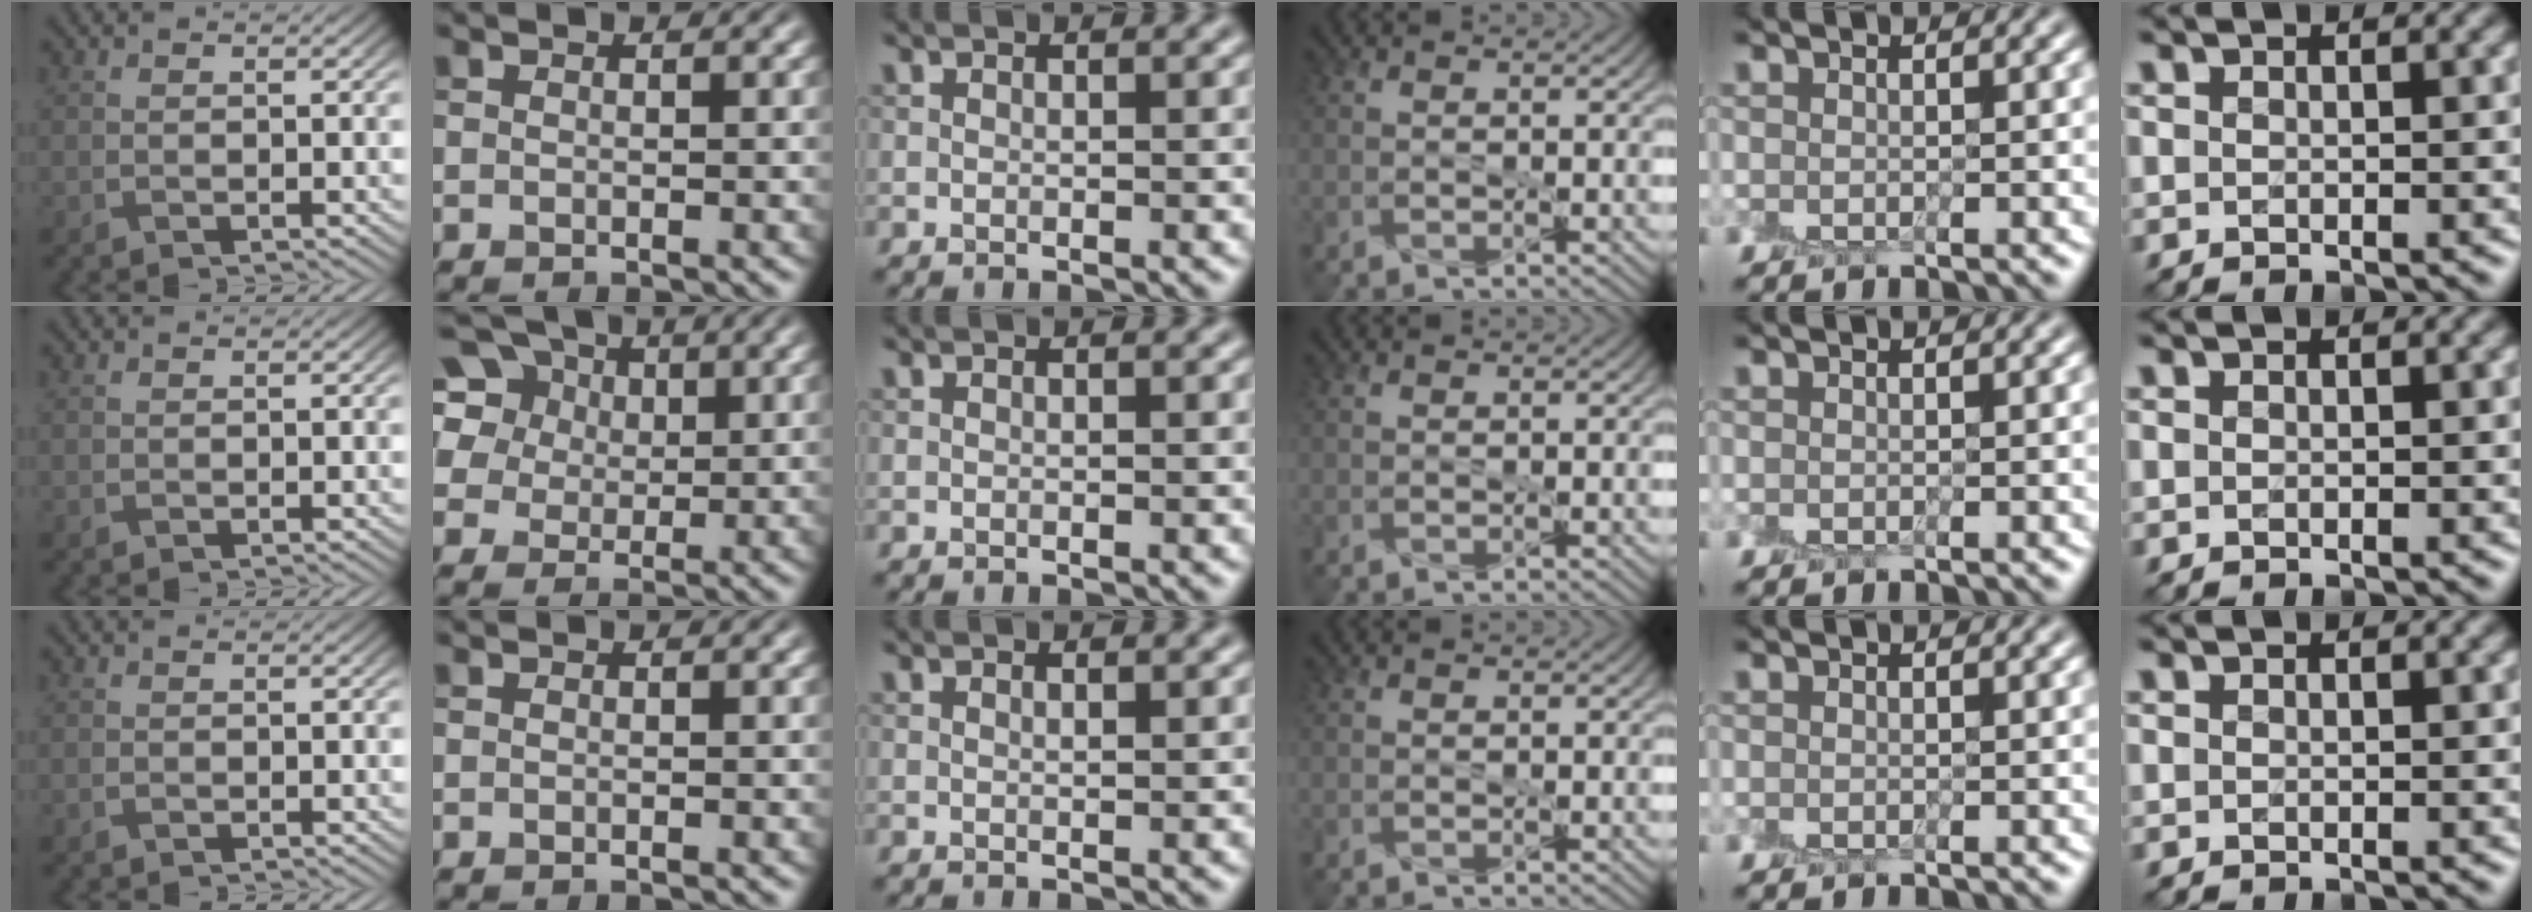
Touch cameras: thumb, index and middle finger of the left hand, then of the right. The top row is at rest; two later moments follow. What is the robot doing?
{"motion": "peel", "object": "sticky note"}